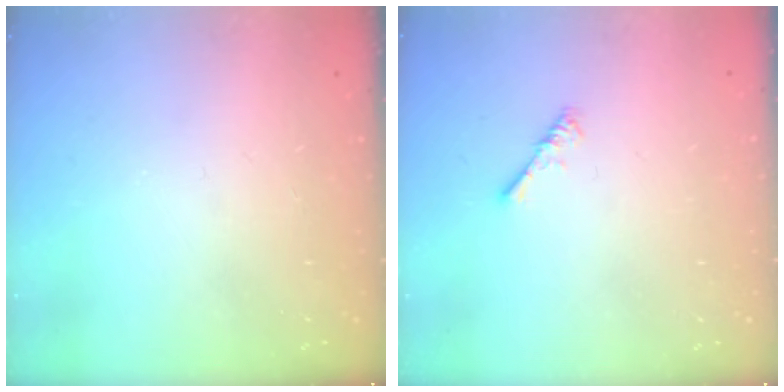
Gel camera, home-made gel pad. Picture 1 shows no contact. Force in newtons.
{"total": 0.9, "press": 0.9, "slide": 0.3}